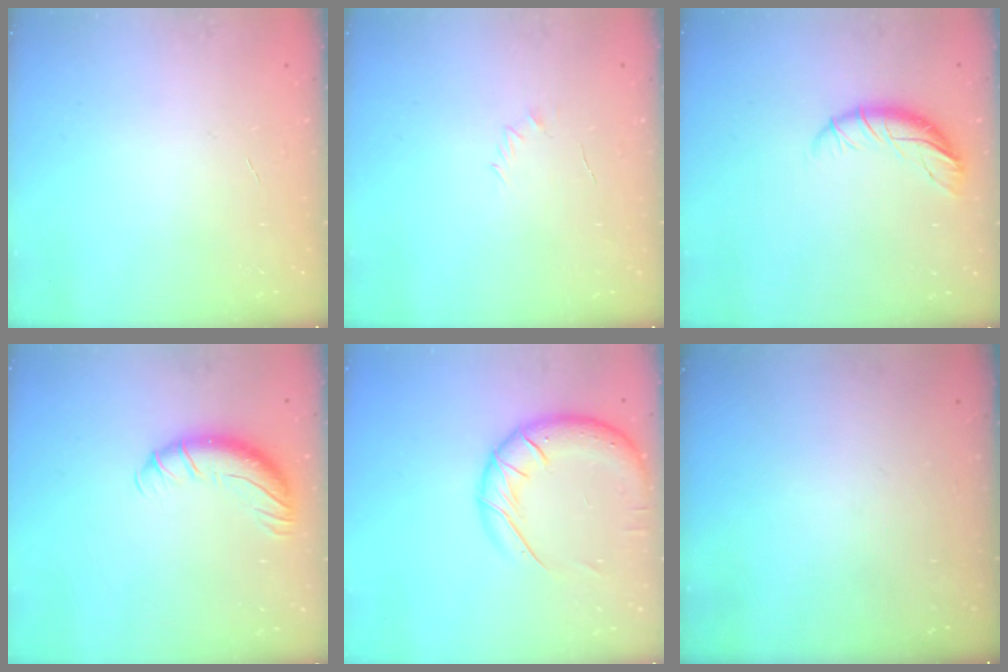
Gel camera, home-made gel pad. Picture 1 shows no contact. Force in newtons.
{"total": 2.5, "press": 2.4, "slide": 0.7}
{"total": 9.0, "press": 8.8, "slide": 1.8}
{"total": 9.5, "press": 9.3, "slide": 1.7}
{"total": 16.7, "press": 16.6, "slide": 2.1}
{"total": 0.0}